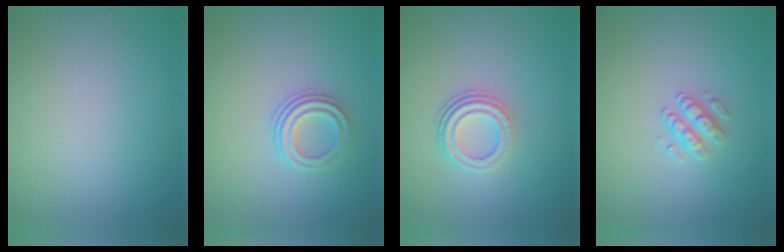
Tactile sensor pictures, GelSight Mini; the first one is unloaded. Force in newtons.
{"total": 2.5, "press": 2.1, "slide": 1.4}
{"total": 3.4, "press": 2.5, "slide": 2.4}
{"total": 1.8, "press": 1.3, "slide": 1.2}